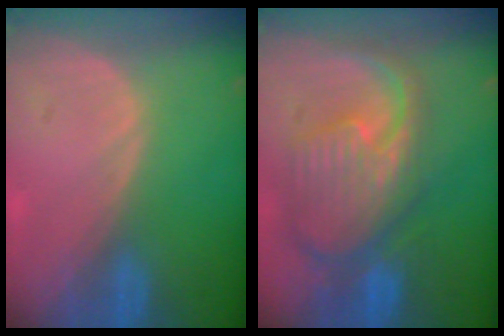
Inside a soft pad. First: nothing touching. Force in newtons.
{"total": 11.8, "press": 10.2, "slide": 6.0}